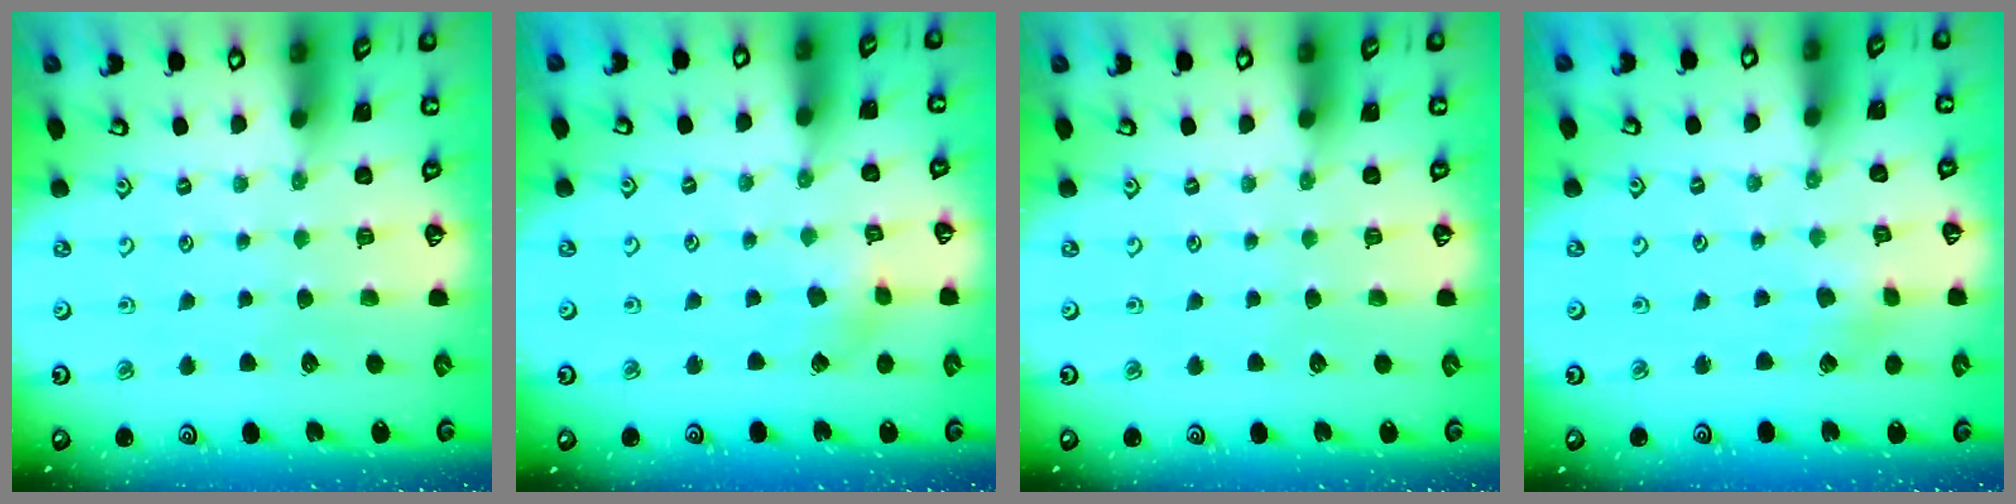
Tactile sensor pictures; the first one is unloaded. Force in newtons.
{"total": 2.8, "press": 2.8, "slide": 0.3}
{"total": 0.0}
{"total": 2.5, "press": 2.5, "slide": 0.3}